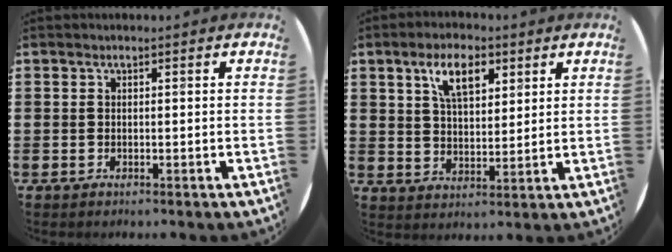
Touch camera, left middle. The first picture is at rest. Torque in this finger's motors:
{"motor_torque": [1.52, -0.62, 0.32, 0.19]}